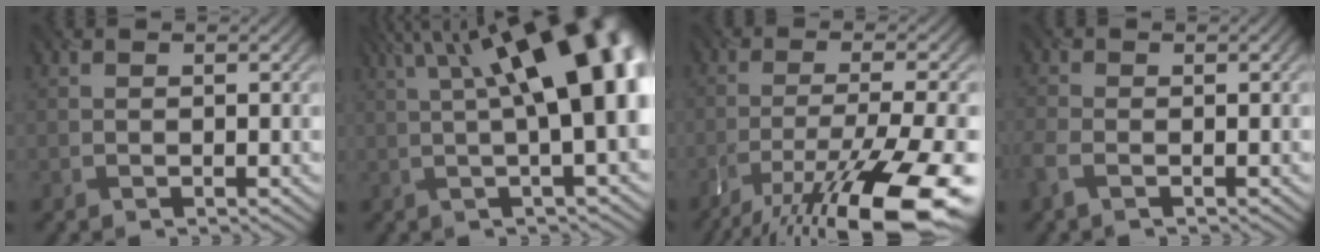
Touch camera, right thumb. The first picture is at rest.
{"total": 16.2, "force": [2.9, 5.4, 15.0], "torque": [-0.195, 0.046, 0.040]}
{"total": 15.5, "force": [-10.2, 3.6, 11.1], "torque": [-0.204, -0.015, -0.161]}
{"total": 2.9, "force": [-1.3, 1.1, 2.3], "torque": [-0.065, -0.004, -0.031]}